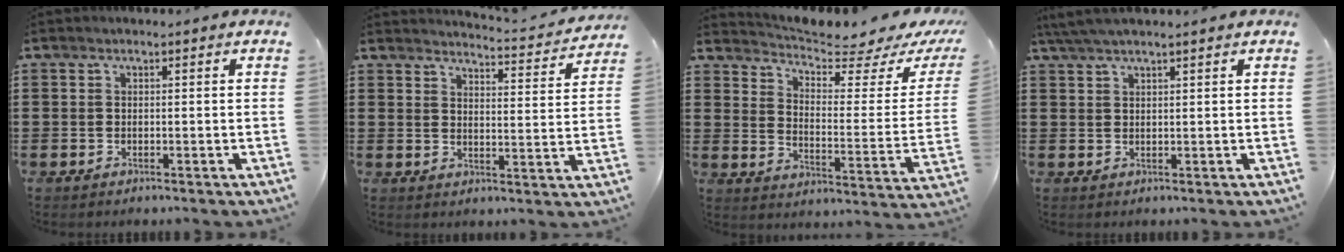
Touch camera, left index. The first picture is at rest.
{"total": 3.5, "force": [3.4, -0.4, 0.6], "torque": [-0.021, -0.031, 0.054]}
{"total": 4.5, "force": [4.1, 0.0, 1.9], "torque": [-0.054, -0.043, 0.063]}
{"total": 2.7, "force": [2.2, 0.0, 1.5], "torque": [-0.034, 0.003, 0.043]}